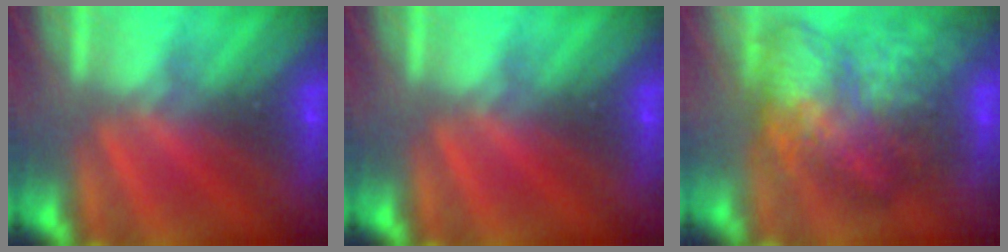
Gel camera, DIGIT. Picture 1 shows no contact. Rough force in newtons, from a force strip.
{"total": 0.0}
{"total": 8.4}